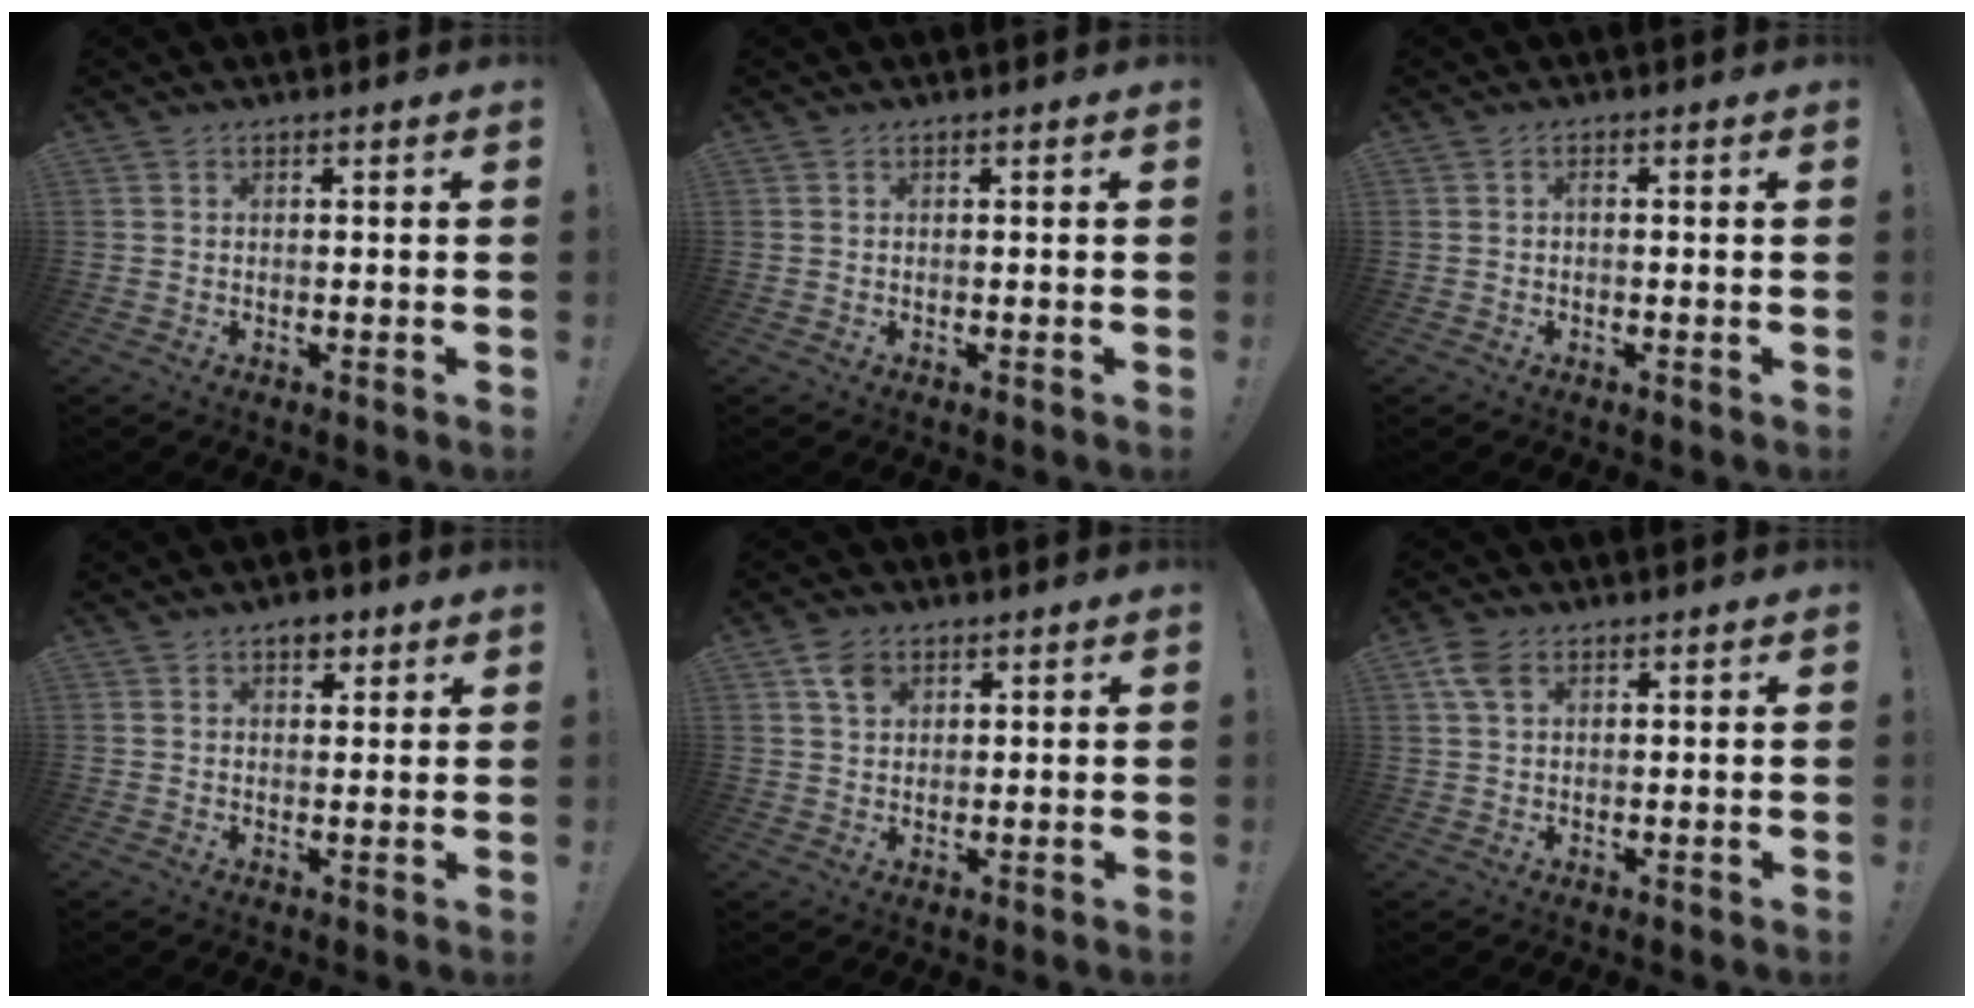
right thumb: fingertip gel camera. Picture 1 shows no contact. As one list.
[{"total": 0.0}, {"total": 0.7, "force": [-0.3, 0.2, 0.6], "torque": [-0.019, 0.006, -0.006]}, {"total": 3.3, "force": [2.1, 2.1, 1.5], "torque": [-0.007, -0.008, 0.033]}, {"total": 5.0, "force": [2.7, 3.5, 2.2], "torque": [-0.030, -0.007, 0.049]}, {"total": 5.2, "force": [2.3, 3.2, 3.5], "torque": [-0.067, 0.001, 0.047]}]